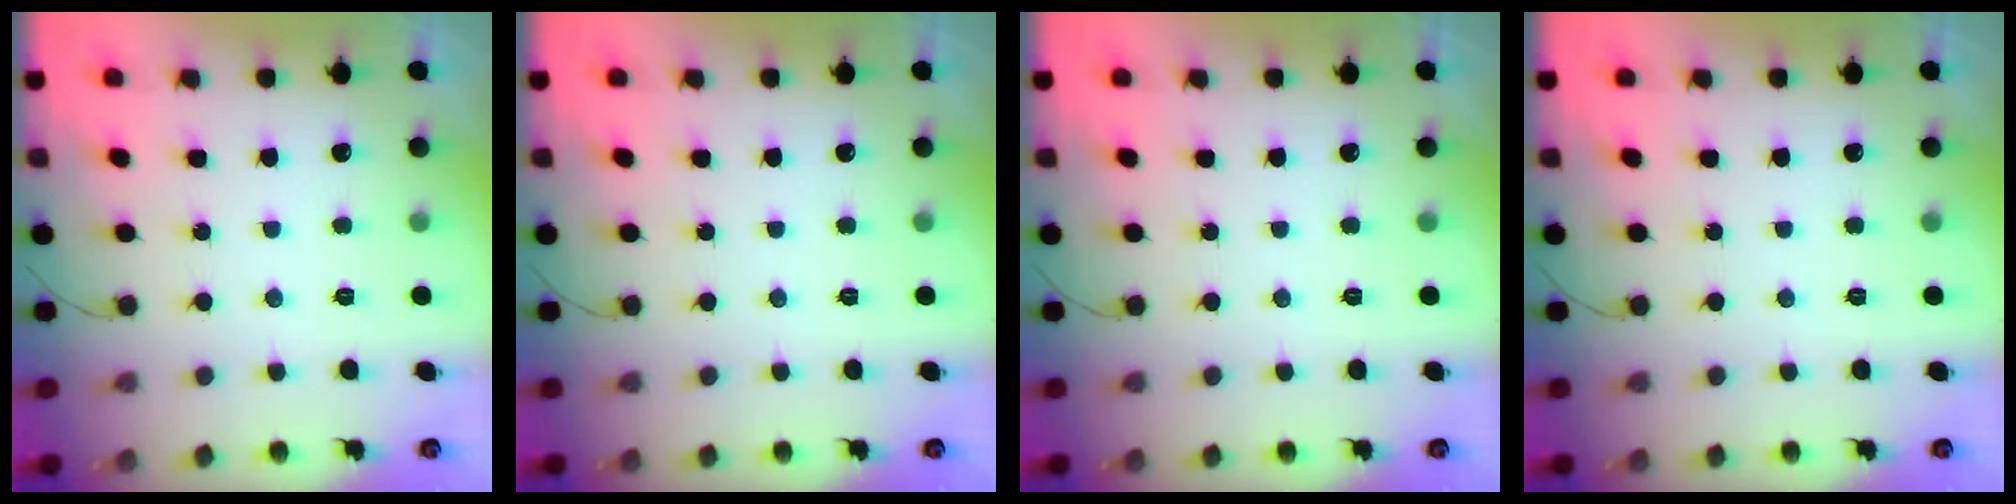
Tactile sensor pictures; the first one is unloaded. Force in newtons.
{"total": 0.0}
{"total": 0.0}
{"total": 0.0}